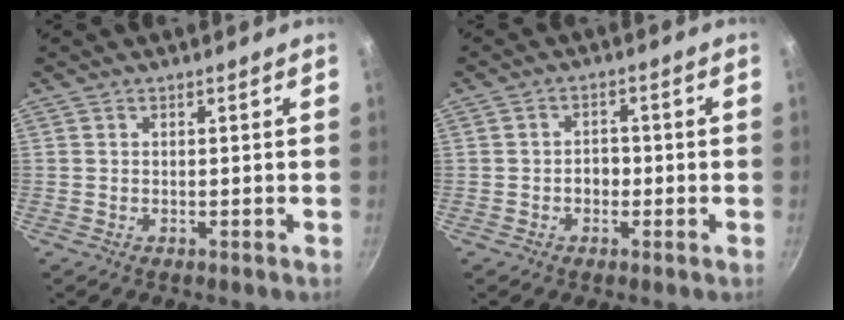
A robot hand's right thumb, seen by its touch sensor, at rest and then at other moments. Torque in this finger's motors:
{"motor_torque": [-0.11, 0.25, 0.48, 0.22, -0.03]}